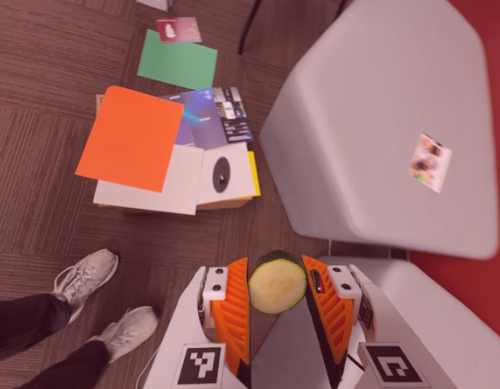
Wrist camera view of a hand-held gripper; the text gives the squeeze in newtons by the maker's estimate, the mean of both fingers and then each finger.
{"total": 10.5, "left": 11.5, "right": 9.4}